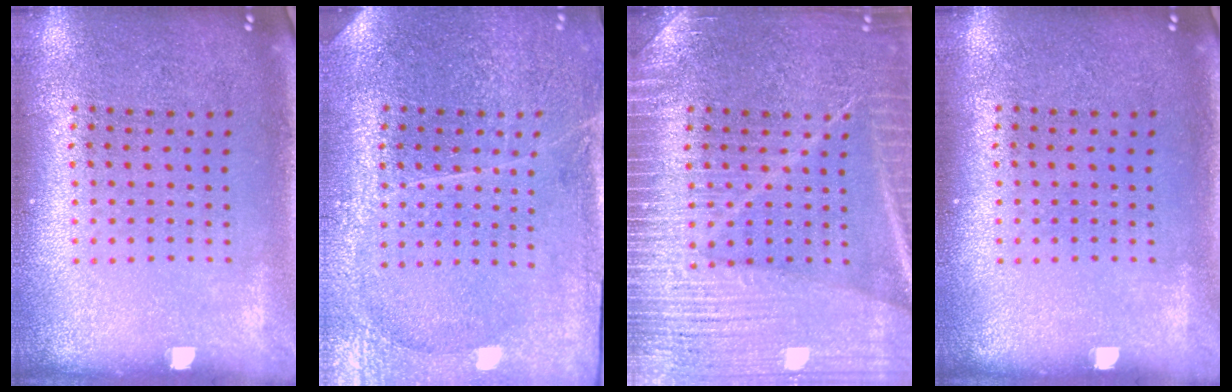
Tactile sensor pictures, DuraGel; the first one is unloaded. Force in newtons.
{"total": 3.7, "press": 3.5, "slide": 1.2}
{"total": 3.9, "press": 3.9, "slide": 0.5}
{"total": 0.0}